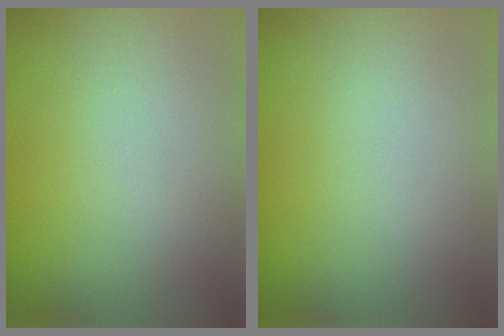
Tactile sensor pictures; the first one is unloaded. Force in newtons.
{"total": 0.0}